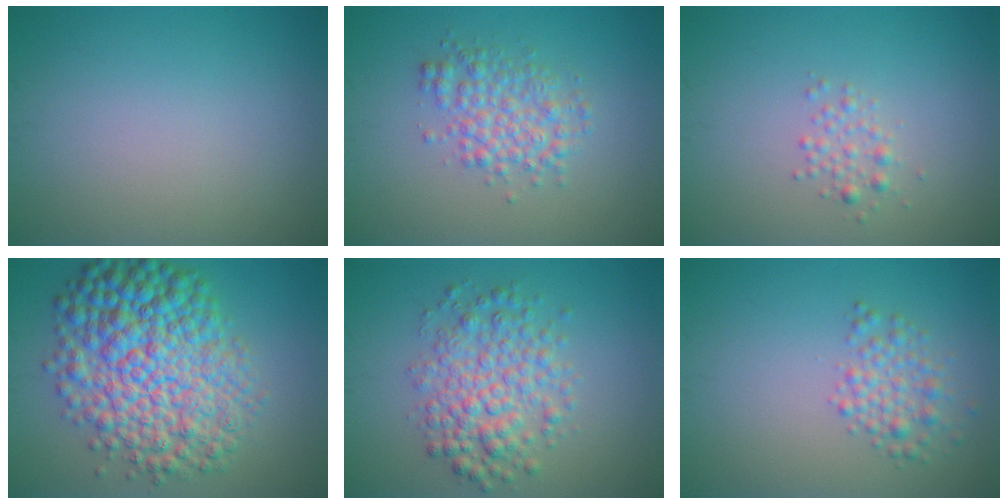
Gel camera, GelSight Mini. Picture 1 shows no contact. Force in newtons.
{"total": 3.5, "press": 3.5, "slide": 0.0}
{"total": 1.4, "press": 1.4, "slide": 0.1}
{"total": 11.0, "press": 11.0, "slide": 0.1}
{"total": 5.1, "press": 5.1, "slide": 0.1}
{"total": 2.6, "press": 2.6, "slide": 0.1}